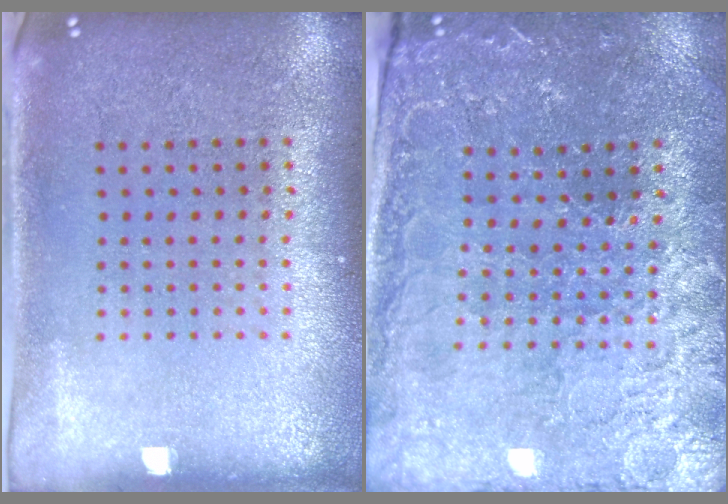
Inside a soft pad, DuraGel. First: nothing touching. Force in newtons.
{"total": 1.7, "press": 1.7, "slide": 0.3}